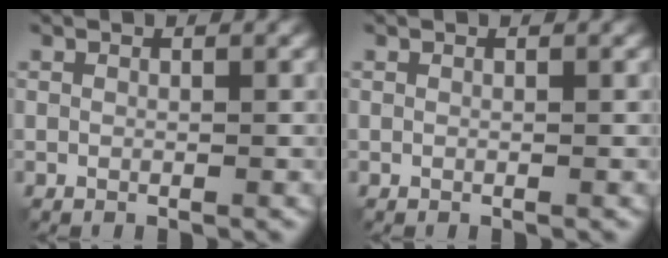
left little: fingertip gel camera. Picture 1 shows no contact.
{"total": 0.0}